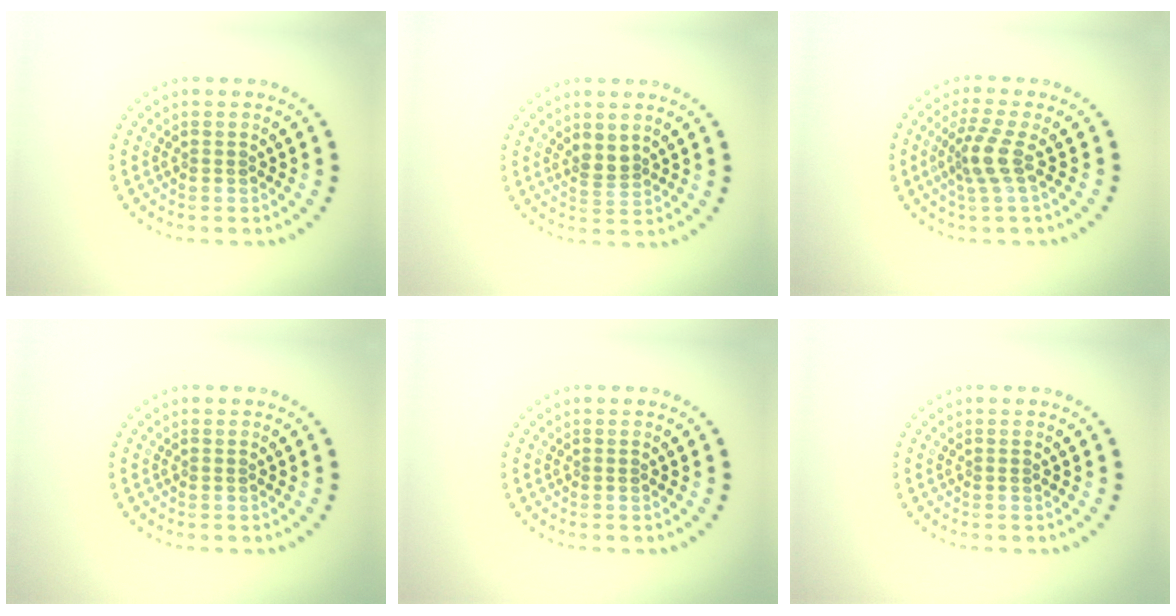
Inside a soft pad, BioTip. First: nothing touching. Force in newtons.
{"total": 1.7, "press": 1.2, "slide": 1.2}
{"total": 2.9, "press": 2.0, "slide": 2.0}
{"total": 0.0}
{"total": 0.0}
{"total": 0.0}